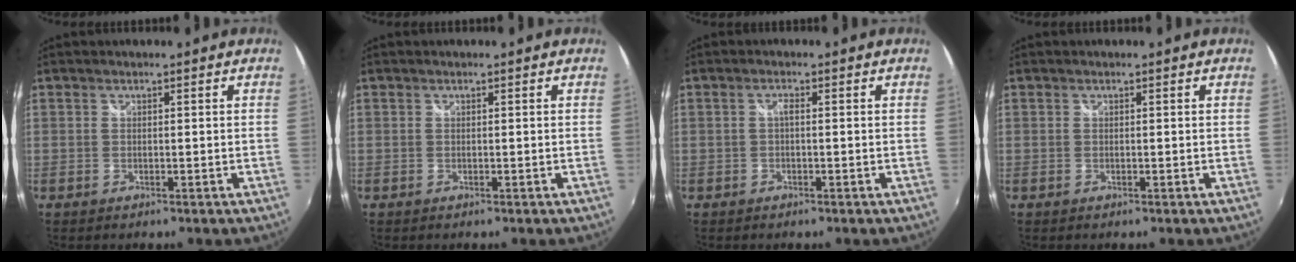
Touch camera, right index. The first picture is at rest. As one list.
[{"total": 0.0}, {"total": 1.0, "force": [-0.1, 0.3, 1.0], "torque": [-0.018, 0.004, -0.004]}, {"total": 0.0}]